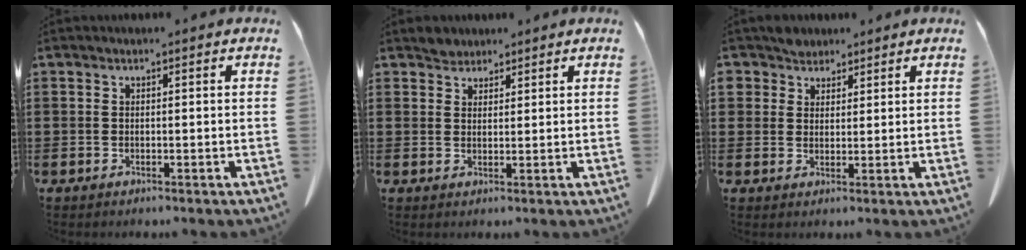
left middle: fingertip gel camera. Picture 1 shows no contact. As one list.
[{"total": 2.2, "force": [2.0, 0.9, 0.0], "torque": [0.002, -0.001, 0.040]}, {"total": 3.8, "force": [3.1, 2.2, 0.0], "torque": [-0.018, 0.005, 0.060]}]